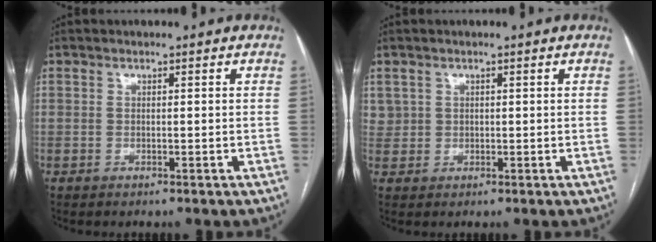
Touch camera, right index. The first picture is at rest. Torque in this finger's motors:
{"motor_torque": [0.15, 0.10, 0.03, 0.02]}